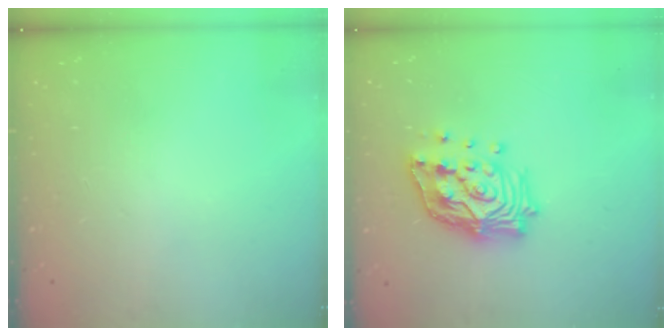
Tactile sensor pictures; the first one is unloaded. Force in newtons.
{"total": 16.9, "press": 16.7, "slide": 2.3}